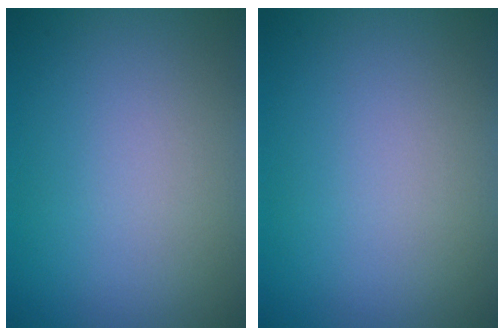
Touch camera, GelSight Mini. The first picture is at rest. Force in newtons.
{"total": 0.0}